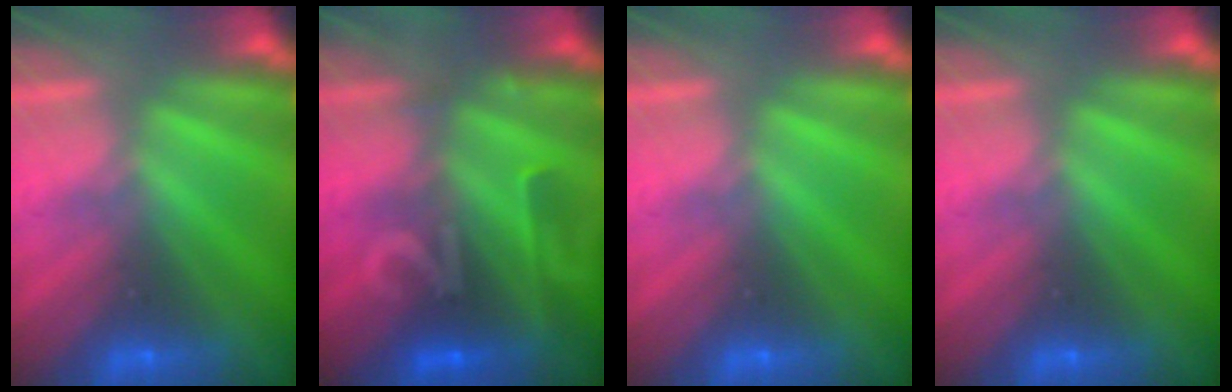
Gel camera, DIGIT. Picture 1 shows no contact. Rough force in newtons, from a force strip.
{"total": 2.3}
{"total": 0.0}
{"total": 0.0}